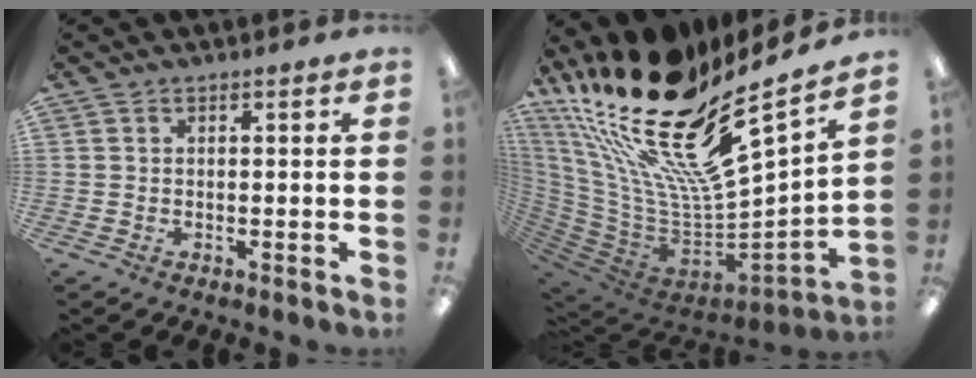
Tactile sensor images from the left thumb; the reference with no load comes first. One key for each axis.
{"total": 26.3, "fx": 15.9, "fy": 8.6, "fz": 19.2, "tx": -0.324, "ty": -0.143, "tz": 0.283}